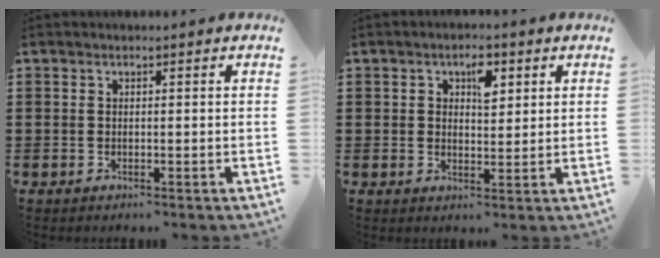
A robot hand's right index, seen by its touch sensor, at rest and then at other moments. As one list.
[{"total": 3.7, "force": [1.6, 1.9, 2.8], "torque": [-0.044, 0.005, 0.023]}]